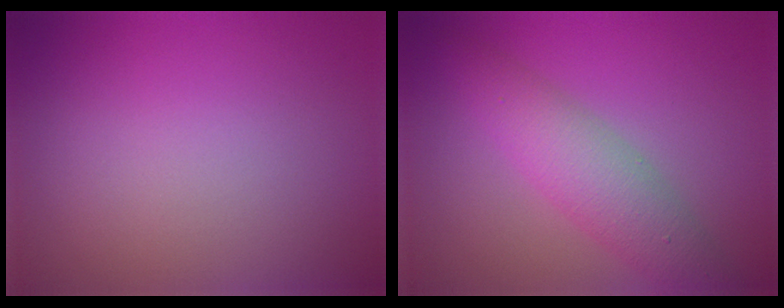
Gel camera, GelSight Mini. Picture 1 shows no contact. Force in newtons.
{"total": 4.6, "press": 4.6, "slide": 0.1}